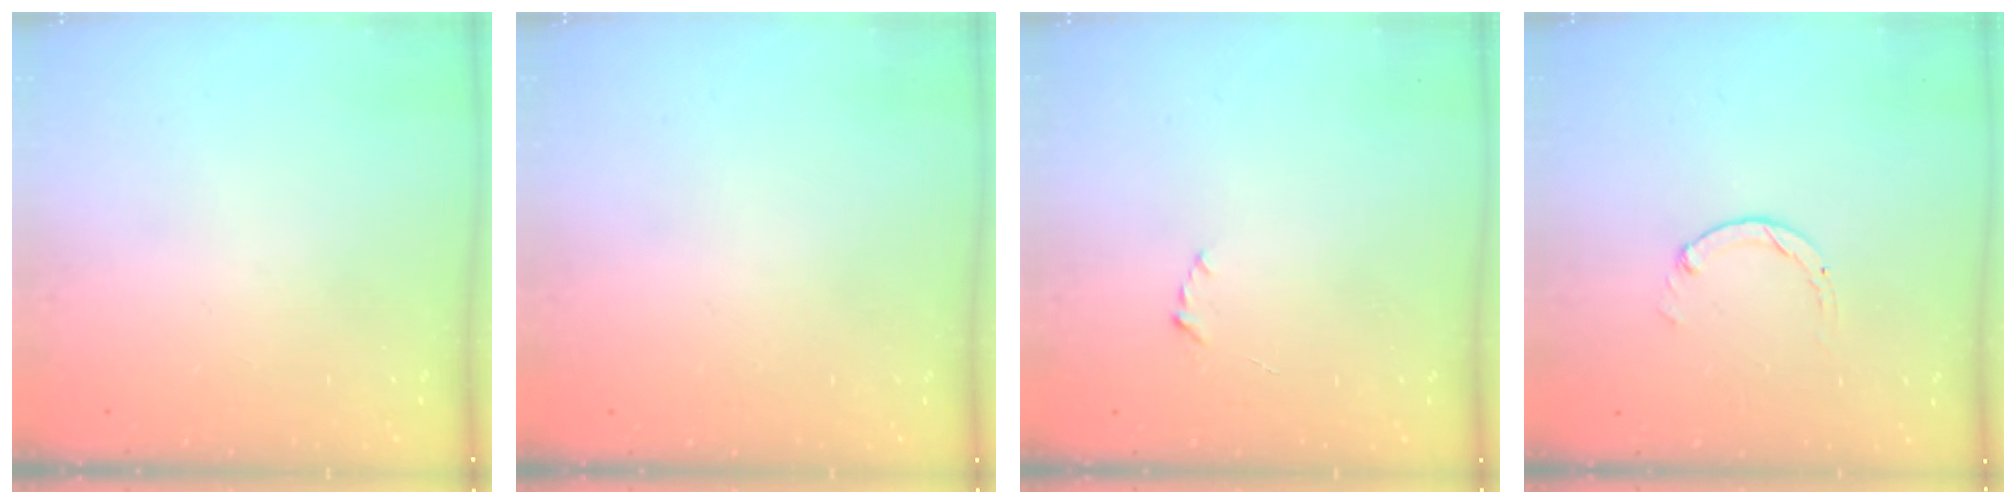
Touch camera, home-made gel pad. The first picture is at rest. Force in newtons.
{"total": 2.6, "press": 2.6, "slide": 0.2}
{"total": 2.2, "press": 2.1, "slide": 0.3}
{"total": 0.0}